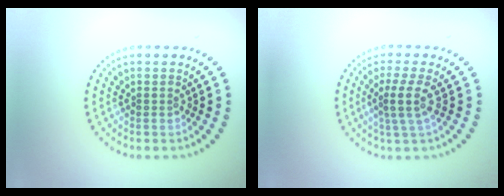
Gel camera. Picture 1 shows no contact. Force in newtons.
{"total": 2.5, "press": 1.8, "slide": 1.7}